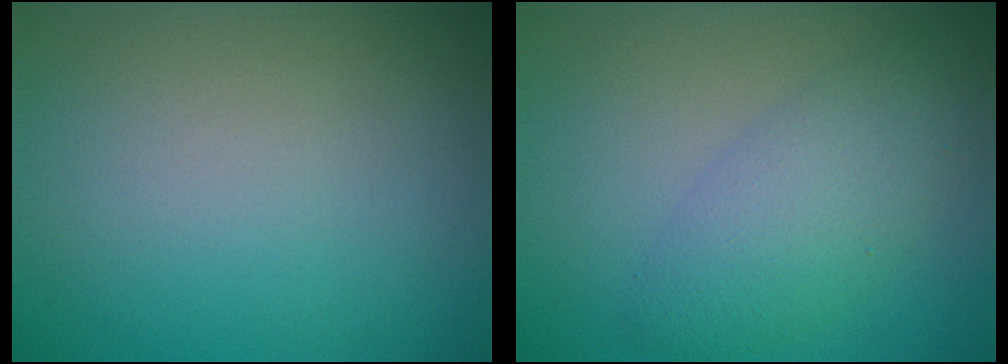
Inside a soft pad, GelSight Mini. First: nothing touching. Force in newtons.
{"total": 4.1, "press": 4.1, "slide": 0.1}